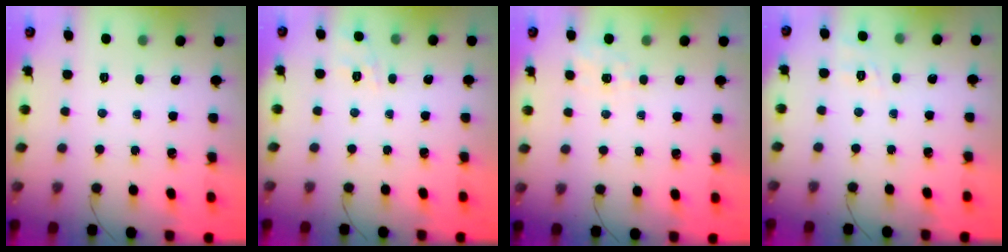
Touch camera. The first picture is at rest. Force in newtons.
{"total": 8.9, "press": 8.7, "slide": 1.7}
{"total": 1.5, "press": 0.3, "slide": 1.5}
{"total": 2.1, "press": 0.8, "slide": 2.0}